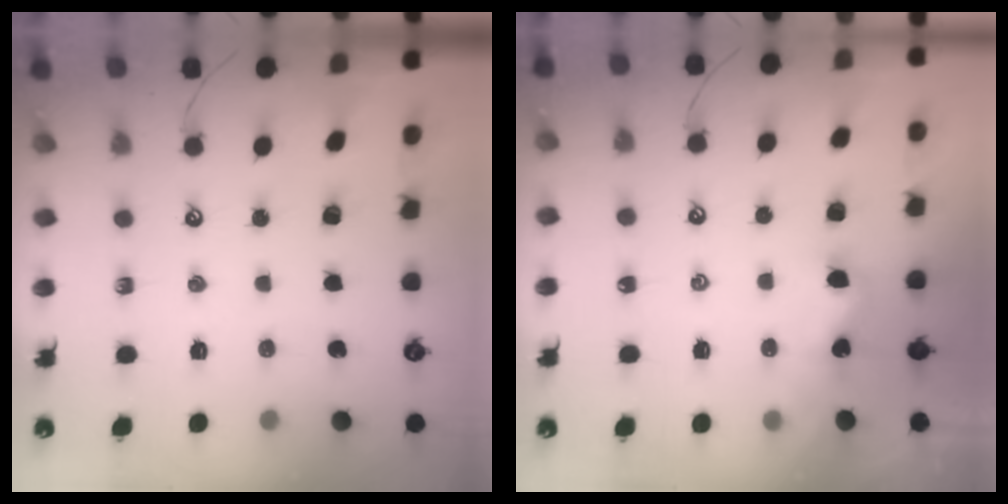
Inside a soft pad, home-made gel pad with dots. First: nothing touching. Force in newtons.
{"total": 3.6, "press": 3.6, "slide": 0.4}